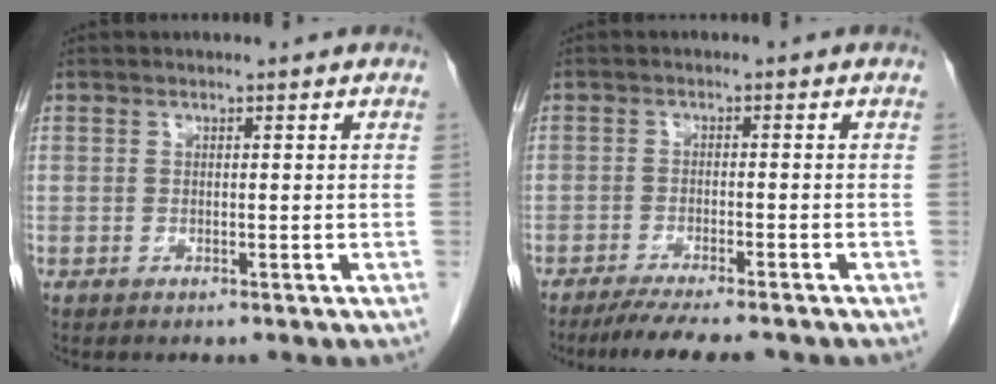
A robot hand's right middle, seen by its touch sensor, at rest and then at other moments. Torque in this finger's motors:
{"motor_torque": [0.95, -0.77, 0.08, 0.07]}